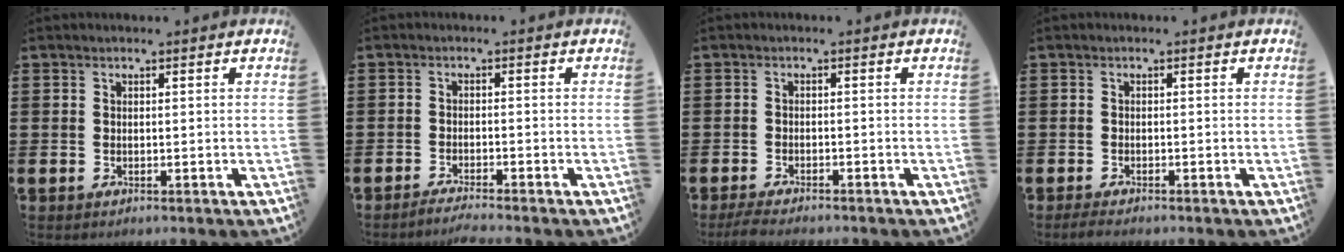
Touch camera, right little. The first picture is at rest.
{"total": 1.7, "force": [-1.6, -0.2, 0.5], "torque": [-0.007, 0.001, -0.030]}
{"total": 1.8, "force": [-1.6, 0.1, 0.7], "torque": [-0.014, 0.005, -0.032]}
{"total": 1.0, "force": [-0.8, 0.2, 0.7], "torque": [-0.012, -0.001, -0.016]}